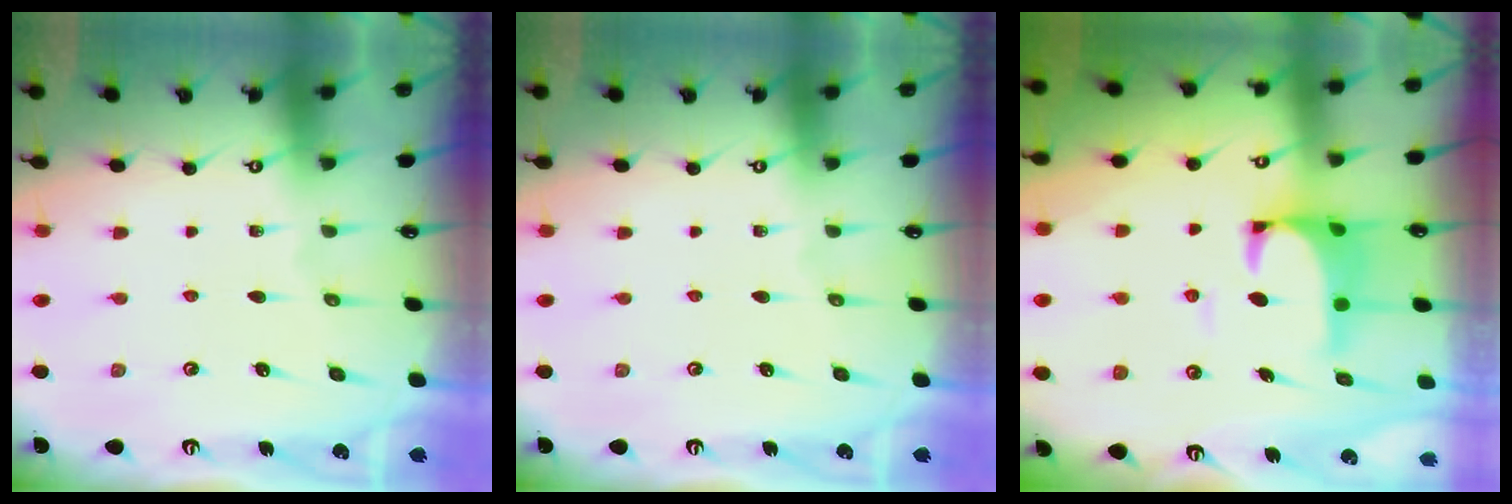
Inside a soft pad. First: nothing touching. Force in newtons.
{"total": 0.0}
{"total": 3.9, "press": 3.7, "slide": 1.0}